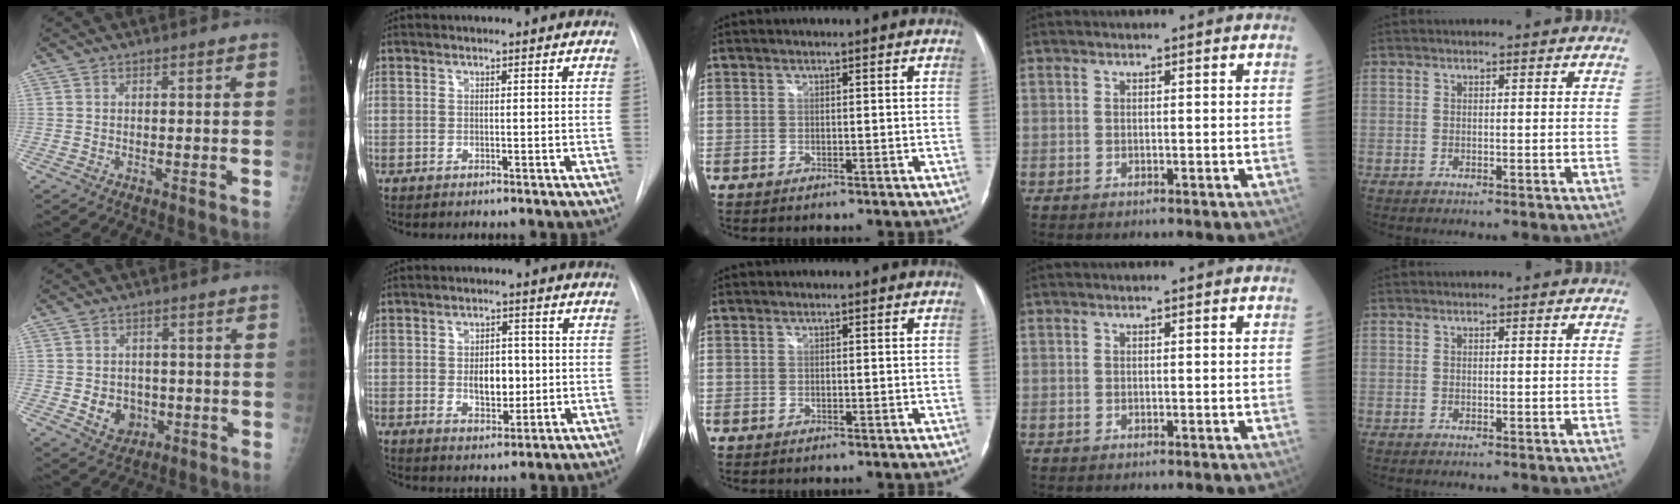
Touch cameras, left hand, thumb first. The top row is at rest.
{"thumb": {"total": 6.1, "force": [-1.1, 5.2, 2.9], "torque": [-0.018, 0.006, -0.009]}, "index": {"total": 5.2, "force": [-1.3, 3.0, 4.1], "torque": [-0.059, -0.003, -0.010]}}